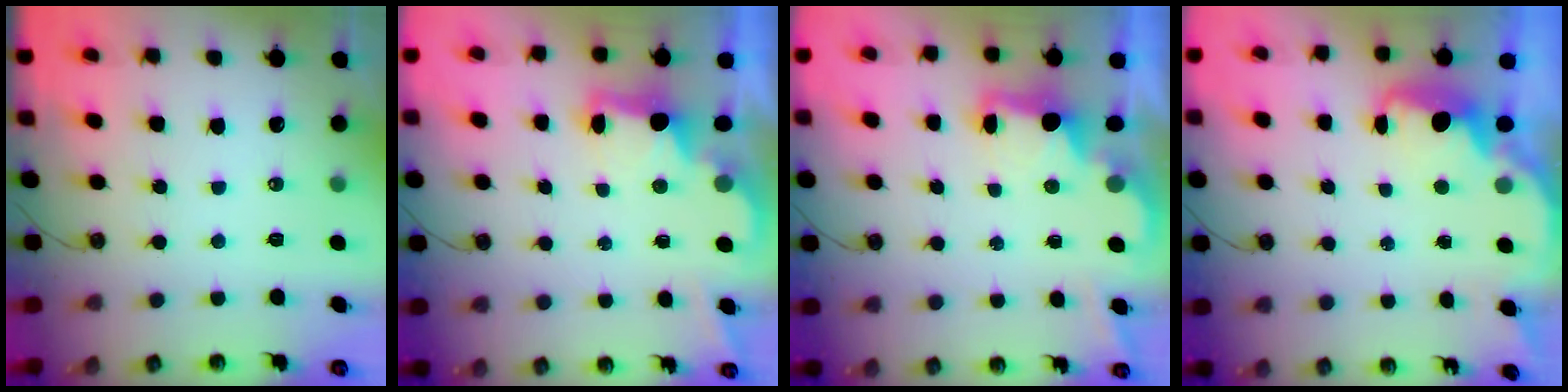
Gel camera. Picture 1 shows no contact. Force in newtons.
{"total": 2.3, "press": 2.1, "slide": 0.8}
{"total": 2.2, "press": 2.1, "slide": 0.8}
{"total": 2.7, "press": 2.6, "slide": 0.6}